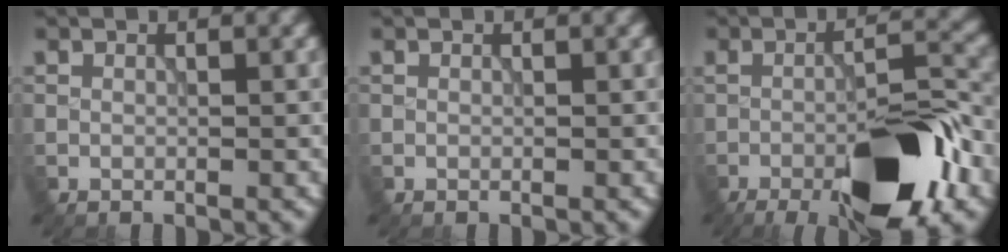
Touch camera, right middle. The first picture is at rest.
{"total": 0.0}
{"total": 12.1, "force": [-5.9, 3.6, 9.9], "torque": [-0.153, 0.000, -0.094]}